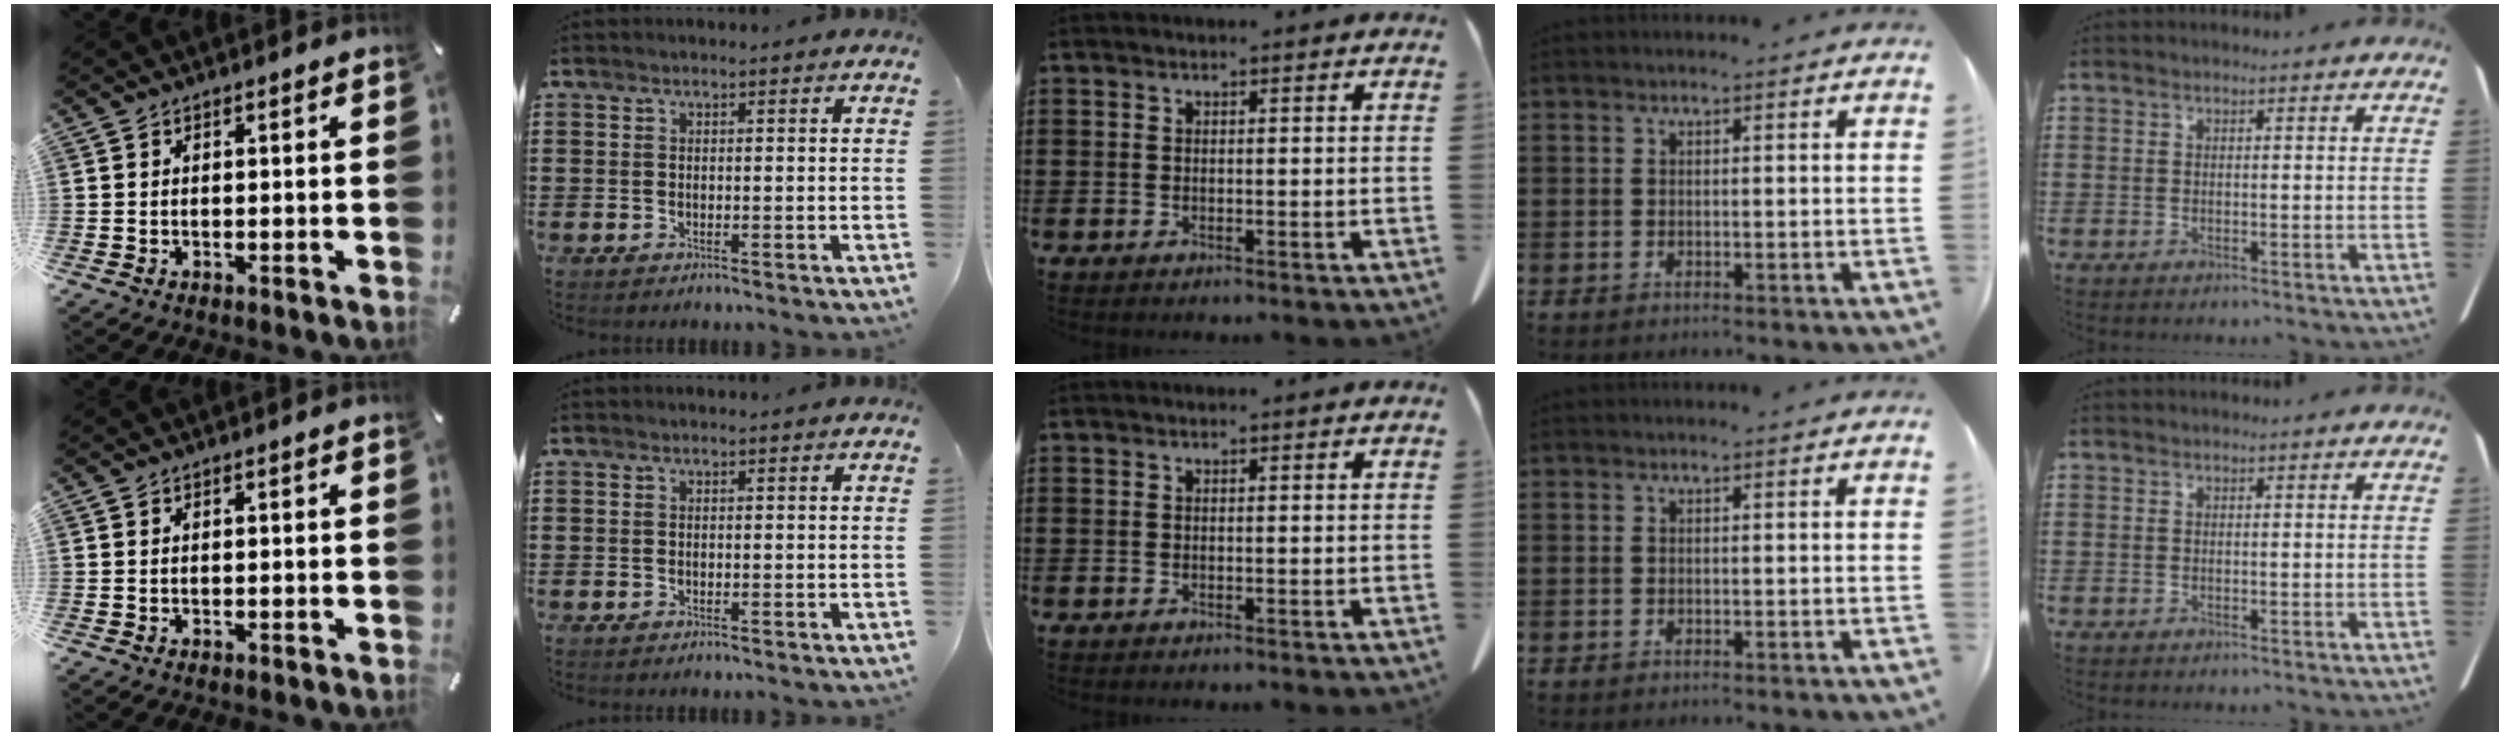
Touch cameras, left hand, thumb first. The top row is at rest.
{}